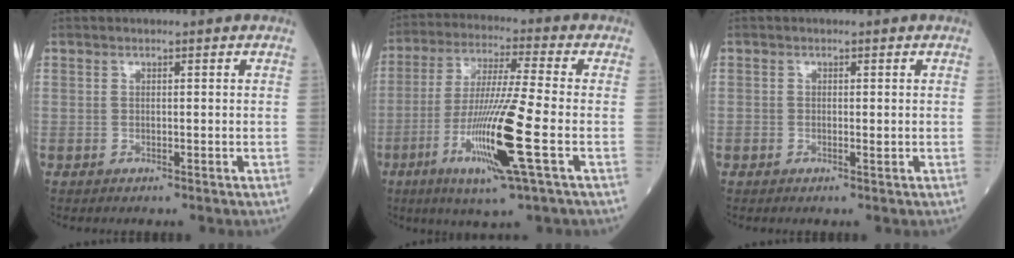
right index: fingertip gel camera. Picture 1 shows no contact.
{"total": 14.6, "force": [-4.6, -0.5, 13.8], "torque": [-0.277, -0.021, -0.087]}
{"total": 0.9, "force": [-0.2, 0.6, 0.7], "torque": [-0.011, -0.001, -0.003]}